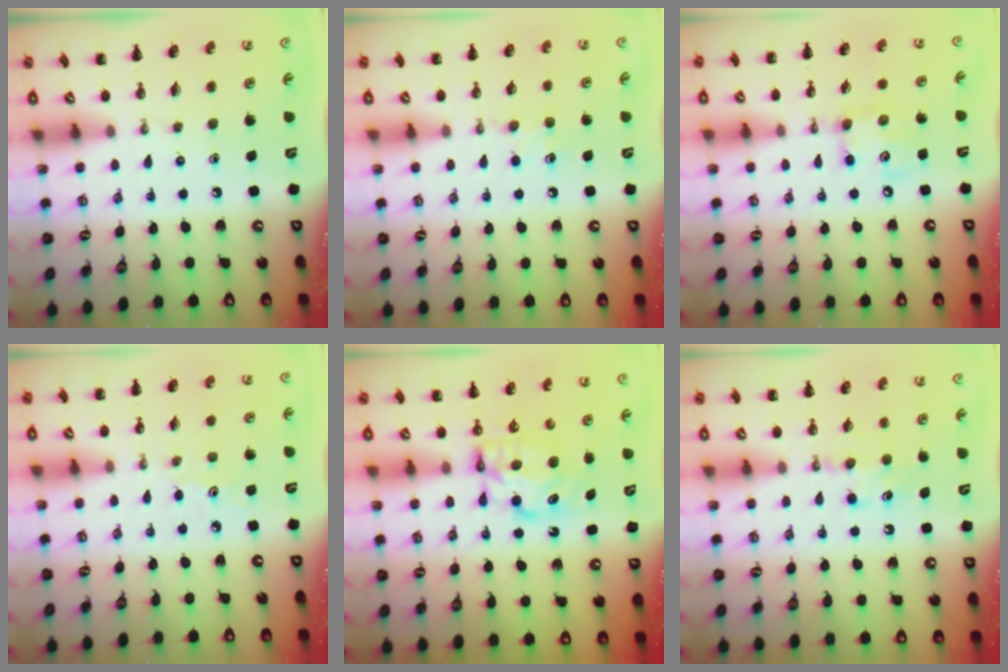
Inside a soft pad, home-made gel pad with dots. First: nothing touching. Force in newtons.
{"total": 4.6, "press": 4.3, "slide": 1.5}
{"total": 6.4, "press": 6.4, "slide": 0.5}
{"total": 2.8, "press": 2.6, "slide": 0.9}
{"total": 6.4, "press": 6.4, "slide": 0.2}
{"total": 6.4, "press": 6.2, "slide": 1.6}